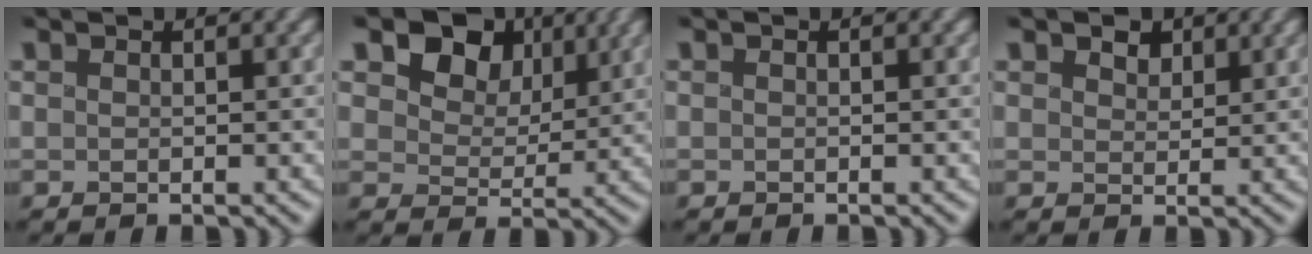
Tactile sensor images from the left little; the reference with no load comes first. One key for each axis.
{"total": 8.0, "fx": 3.4, "fy": 5.7, "fz": 4.4, "tx": -0.090, "ty": 0.004, "tz": 0.047}
{"total": 0.0}
{"total": 3.1, "fx": 1.6, "fy": 2.0, "fz": 1.6, "tx": -0.049, "ty": 0.004, "tz": 0.017}